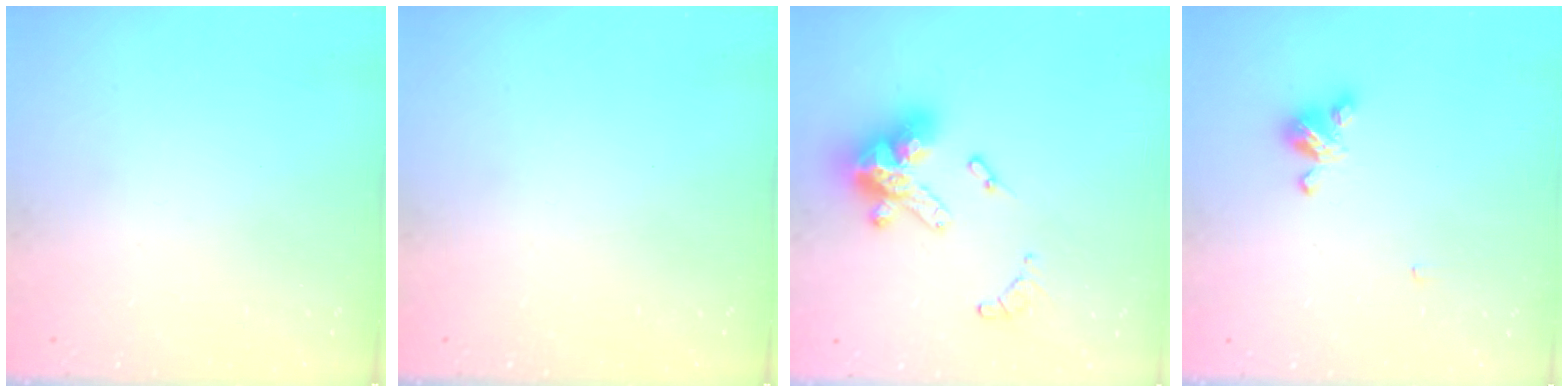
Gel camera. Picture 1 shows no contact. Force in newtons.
{"total": 0.0}
{"total": 15.9, "press": 15.8, "slide": 2.0}
{"total": 5.1, "press": 5.0, "slide": 0.5}